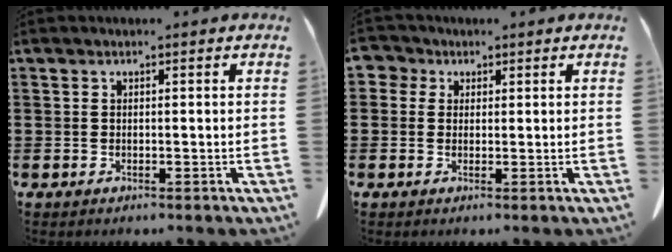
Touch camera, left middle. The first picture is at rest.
{"total": 2.7, "force": [1.1, 2.3, 0.8], "torque": [-0.019, 0.006, 0.016]}